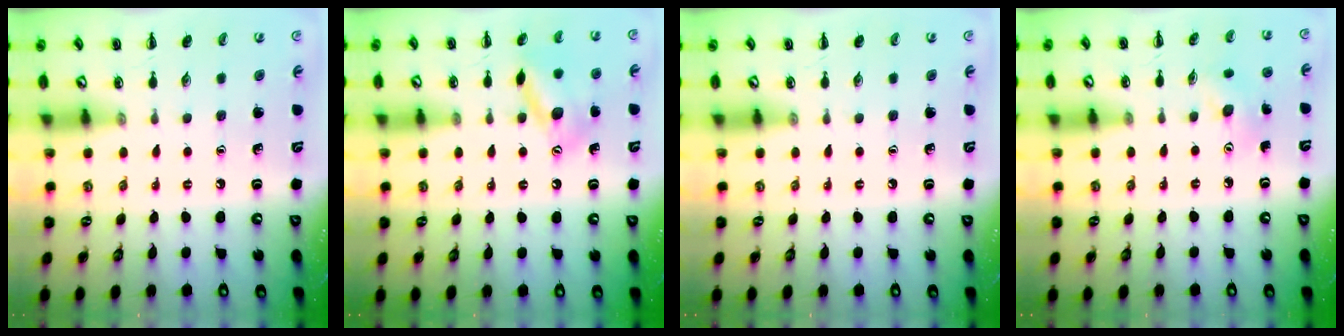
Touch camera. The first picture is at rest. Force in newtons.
{"total": 13.4, "press": 13.2, "slide": 2.5}
{"total": 0.0}
{"total": 3.3, "press": 3.2, "slide": 0.9}